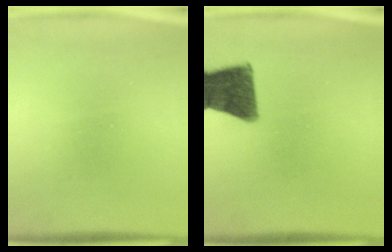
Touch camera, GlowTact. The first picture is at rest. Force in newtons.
{"total": 12.4}